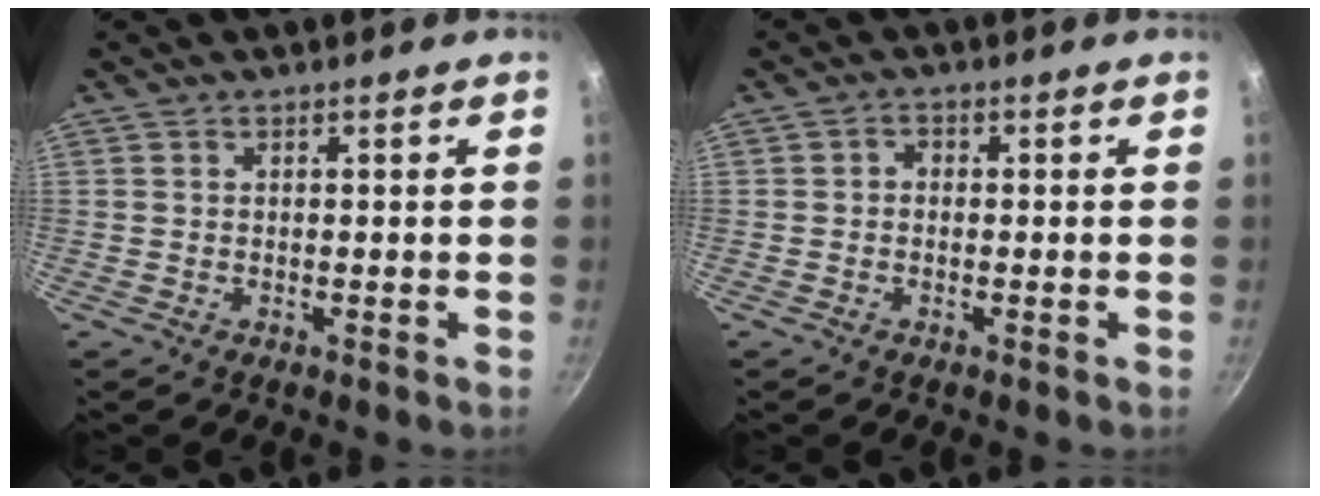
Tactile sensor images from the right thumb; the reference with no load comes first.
{"total": 1.6, "force": [-0.3, 1.3, 0.8], "torque": [-0.012, 0.007, -0.007]}